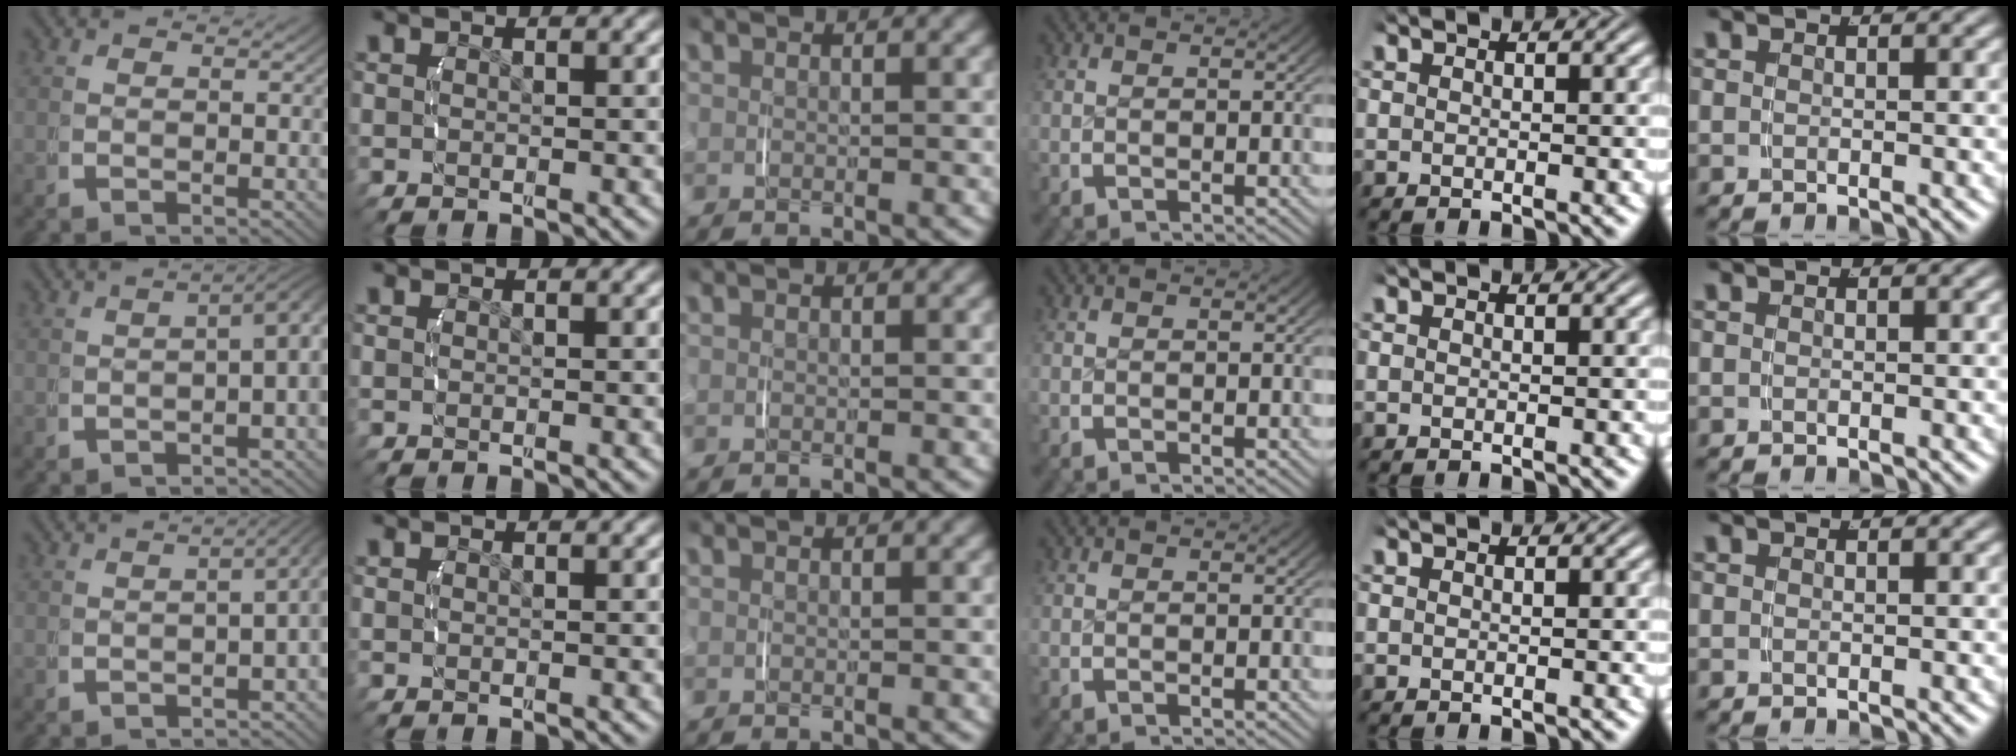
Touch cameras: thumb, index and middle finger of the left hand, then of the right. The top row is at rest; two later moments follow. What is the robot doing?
{"motion": "lift_and_place", "object": "string"}